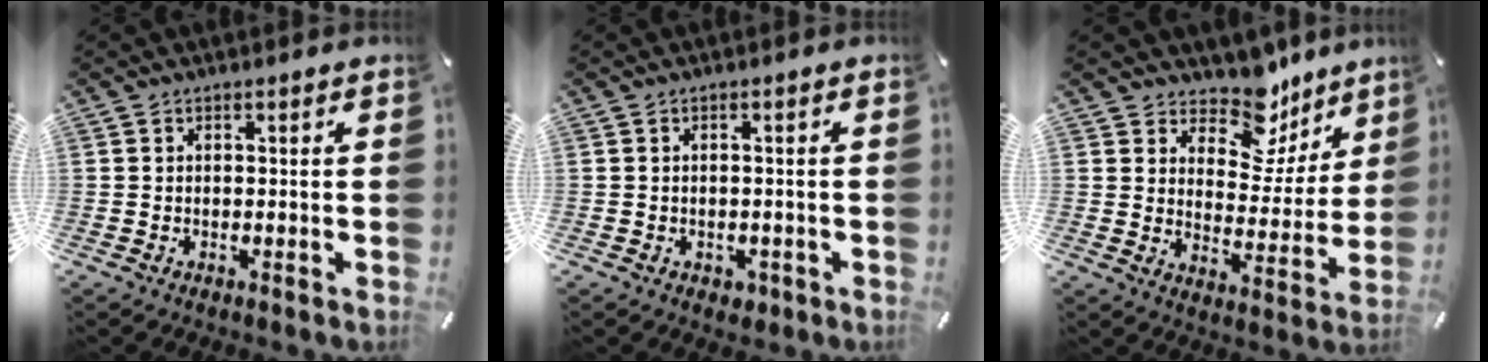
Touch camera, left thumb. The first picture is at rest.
{"total": 2.0, "force": [-0.8, 1.6, 0.9], "torque": [-0.016, 0.004, -0.016]}
{"total": 13.1, "force": [10.1, 6.9, 4.5], "torque": [-0.065, -0.091, 0.181]}